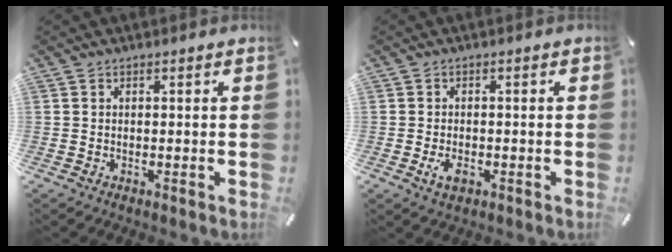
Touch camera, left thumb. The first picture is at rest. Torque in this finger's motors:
{"motor_torque": [-0.06, 0.75, 0.25, 0.01, 0.10]}